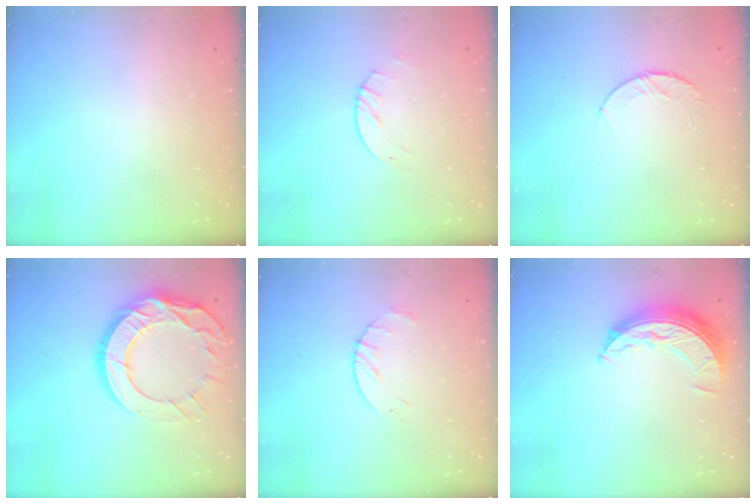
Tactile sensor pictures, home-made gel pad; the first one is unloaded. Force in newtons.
{"total": 2.8, "press": 2.8, "slide": 0.4}
{"total": 5.3, "press": 5.3, "slide": 0.6}
{"total": 17.2, "press": 17.1, "slide": 1.4}
{"total": 3.5, "press": 3.5, "slide": 0.4}
{"total": 9.1, "press": 9.1, "slide": 0.6}